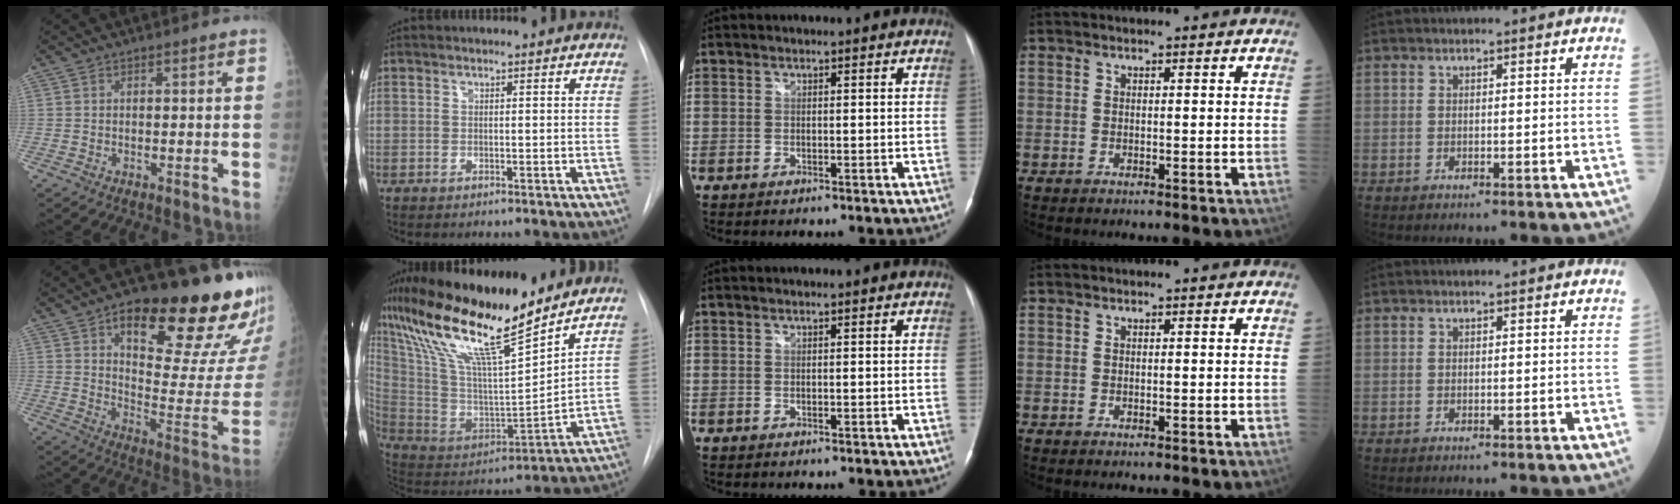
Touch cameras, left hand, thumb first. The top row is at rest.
{"thumb": {"total": 28.2, "force": [16.3, 8.9, 21.2], "torque": [-0.237, -0.066, 0.235]}, "index": {"total": 23.4, "force": [17.7, 2.5, 15.0], "torque": [-0.281, 0.008, 0.325]}}